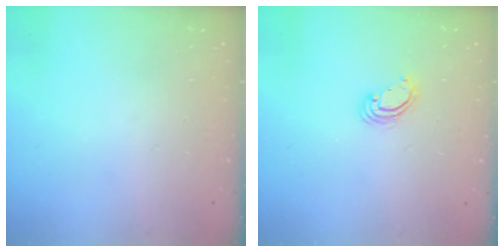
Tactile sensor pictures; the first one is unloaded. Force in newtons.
{"total": 3.8, "press": 3.8, "slide": 0.1}